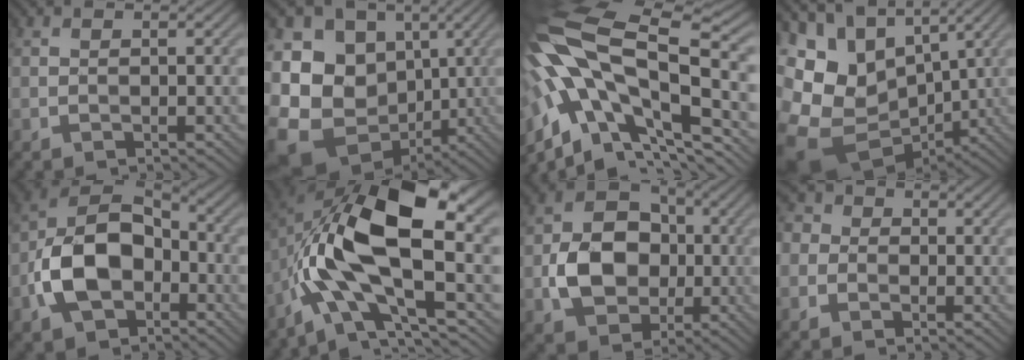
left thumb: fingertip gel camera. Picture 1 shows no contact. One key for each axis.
{"total": 18.1, "fx": -1.9, "fy": 15.2, "fz": 9.6, "tx": -0.241, "ty": -0.009, "tz": -0.024}
{"total": 19.6, "fx": -2.1, "fy": 8.7, "fz": 17.4, "tx": -0.366, "ty": -0.003, "tz": -0.040}
{"total": 16.2, "fx": -0.4, "fy": 12.0, "fz": 10.8, "tx": -0.254, "ty": -0.020, "tz": 0.026}
{"total": 12.6, "fx": -3.9, "fy": 8.2, "fz": 8.8, "tx": -0.188, "ty": -0.009, "tz": -0.085}
{"total": 17.1, "fx": -0.9, "fy": 7.5, "fz": 15.3, "tx": -0.299, "ty": 0.016, "tz": -0.020}
{"total": 9.4, "fx": -1.4, "fy": 7.5, "fz": 5.6, "tx": -0.112, "ty": -0.003, "tz": -0.035}
{"total": 4.3, "fx": -1.3, "fy": 3.8, "fz": 1.7, "tx": -0.046, "ty": 0.004, "tz": -0.044}